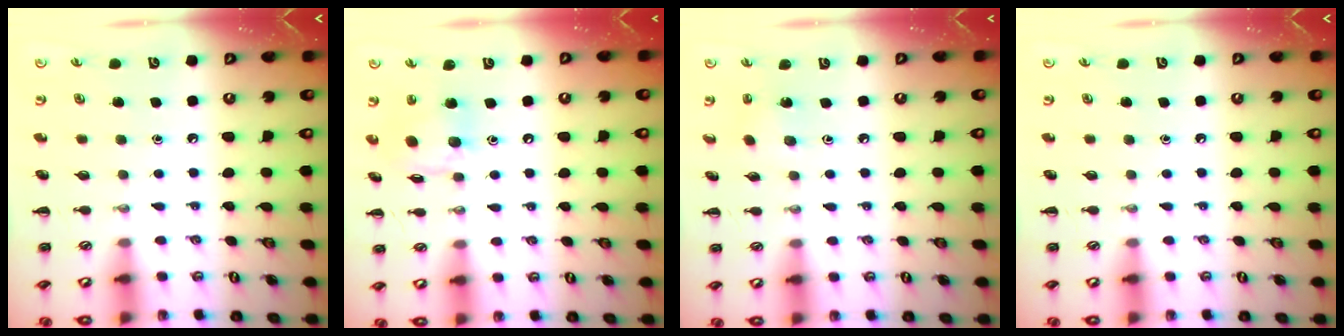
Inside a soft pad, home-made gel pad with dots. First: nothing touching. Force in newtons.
{"total": 10.2, "press": 10.2, "slide": 1.0}
{"total": 1.4, "press": 1.2, "slide": 0.6}
{"total": 0.0}